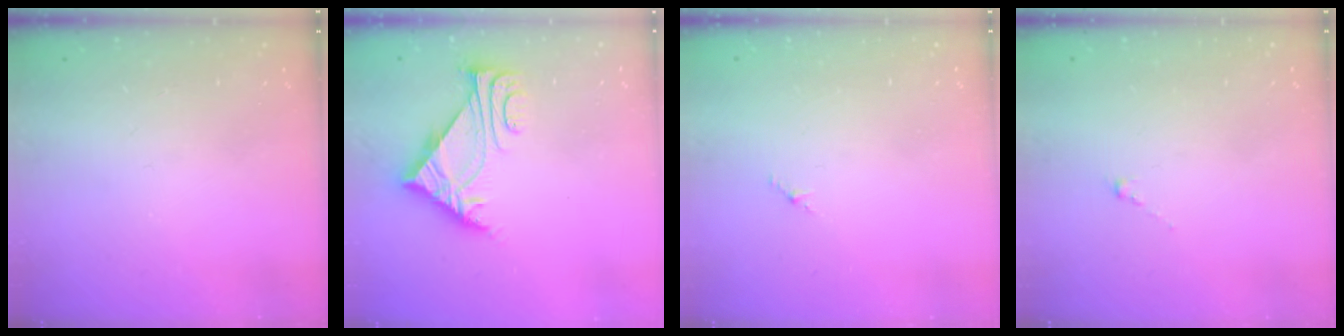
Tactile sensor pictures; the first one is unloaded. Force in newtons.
{"total": 6.6, "press": 6.6, "slide": 0.1}
{"total": 1.2, "press": 1.1, "slide": 0.6}
{"total": 0.8, "press": 0.7, "slide": 0.5}